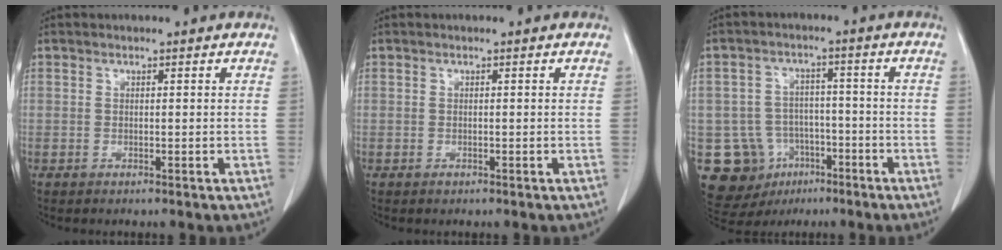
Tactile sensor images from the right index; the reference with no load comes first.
{"total": 0.0}
{"total": 12.1, "force": [-5.0, 10.5, 3.1], "torque": [-0.065, 0.034, -0.064]}